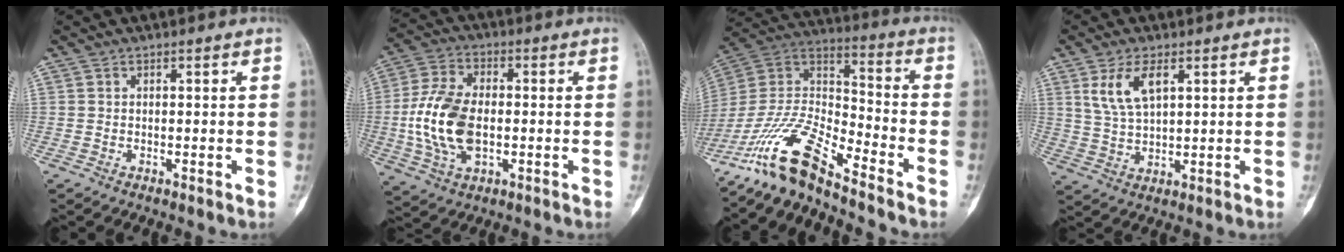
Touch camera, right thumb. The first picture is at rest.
{"total": 13.9, "force": [-1.6, 8.1, 11.2], "torque": [-0.226, 0.011, -0.029]}
{"total": 15.2, "force": [-12.3, 3.1, 8.4], "torque": [-0.167, 0.079, -0.240]}
{"total": 7.1, "force": [3.1, 3.1, 5.7], "torque": [-0.113, -0.011, 0.068]}